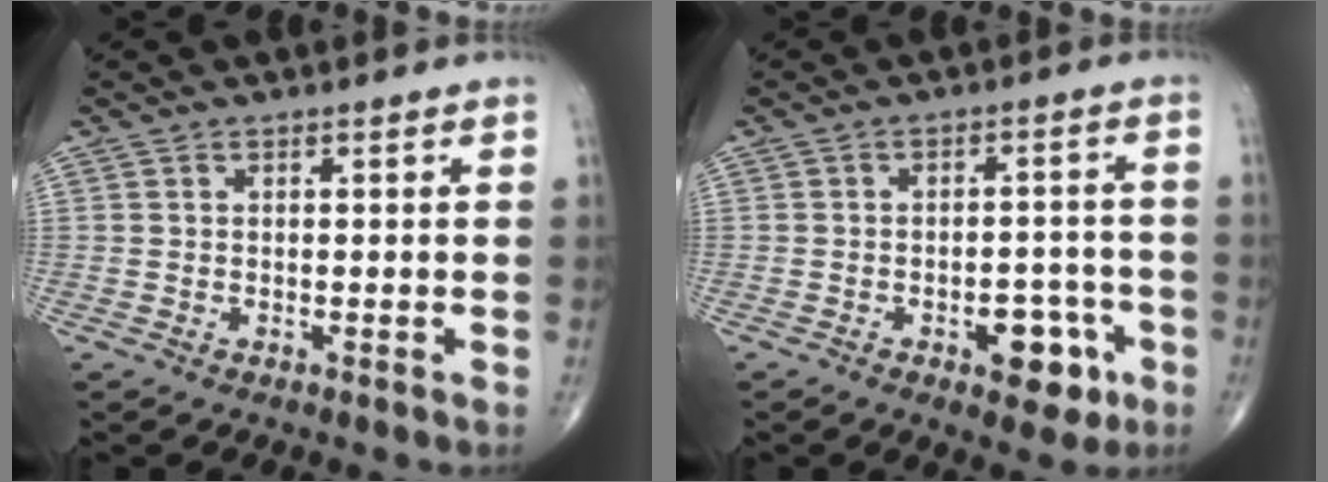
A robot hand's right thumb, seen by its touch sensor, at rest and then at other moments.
{"total": 8.2, "force": [-3.7, 4.4, 5.9], "torque": [-0.048, 0.029, -0.043]}